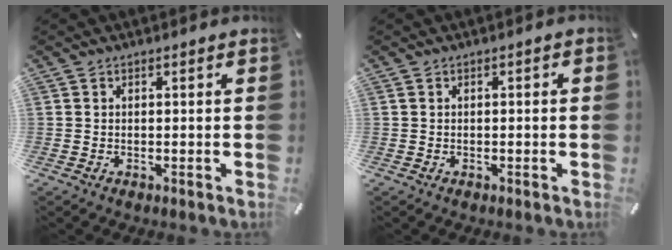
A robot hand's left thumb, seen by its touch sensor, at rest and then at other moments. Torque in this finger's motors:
{"motor_torque": [0.10, -0.86, 0.45, 0.83, 0.04]}